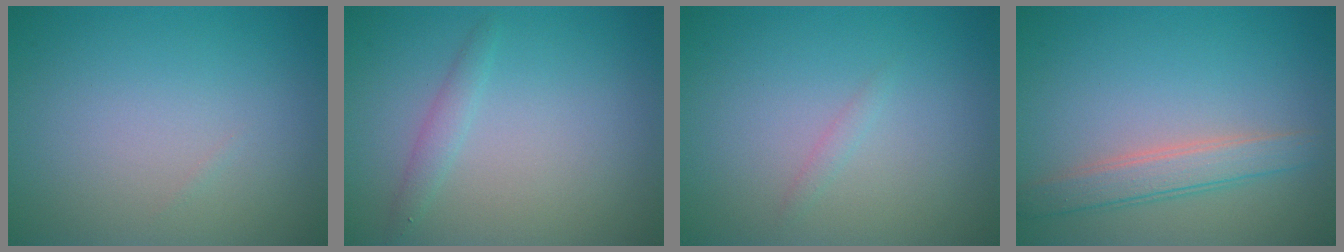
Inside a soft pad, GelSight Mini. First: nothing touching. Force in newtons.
{"total": 1.3, "press": 1.3, "slide": 0.1}
{"total": 0.7, "press": 0.7, "slide": 0.0}
{"total": 2.9, "press": 2.9, "slide": 0.2}